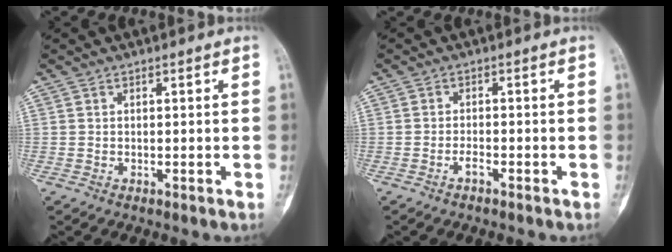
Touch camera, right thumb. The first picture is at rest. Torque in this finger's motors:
{"motor_torque": [-0.17, -0.13, 0.00, 0.14, -0.01]}